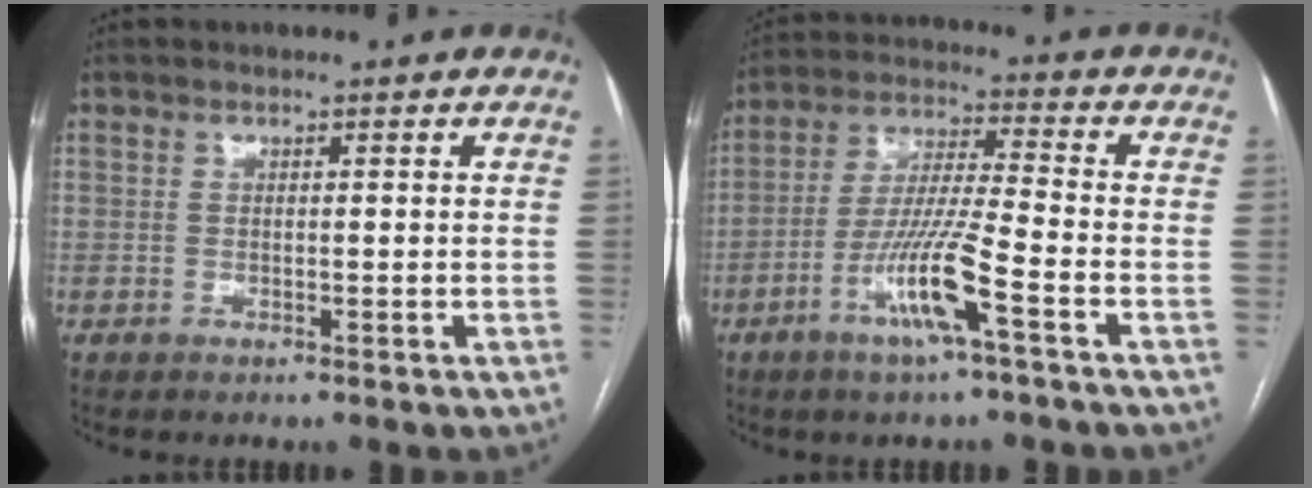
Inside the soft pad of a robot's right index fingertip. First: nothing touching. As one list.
[{"total": 10.6, "force": [-4.9, -0.3, 9.4], "torque": [-0.186, -0.007, -0.097]}]